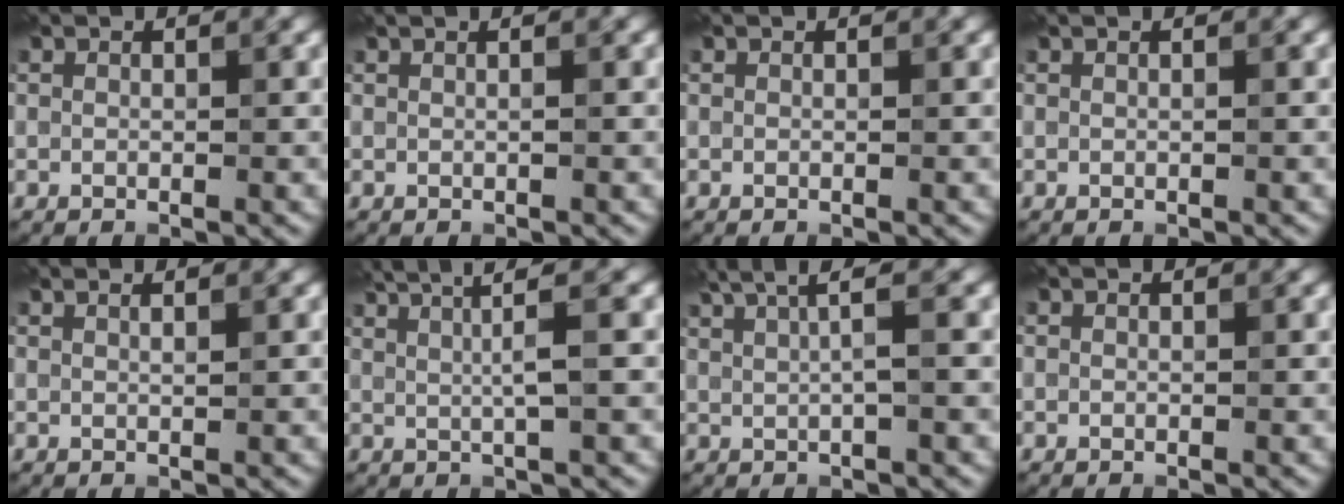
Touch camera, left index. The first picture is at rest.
{"total": 1.1, "force": [0.3, 0.4, 0.9], "torque": [-0.011, 0.000, -0.005]}
{"total": 0.0}
{"total": 0.0}
{"total": 1.0, "force": [0.7, 0.3, 0.7], "torque": [-0.004, -0.001, 0.005]}
{"total": 5.1, "force": [2.4, 0.9, 4.4], "torque": [-0.063, 0.014, 0.029]}
{"total": 4.5, "force": [2.2, 1.3, 3.7], "torque": [-0.047, 0.012, 0.024]}
{"total": 0.0}